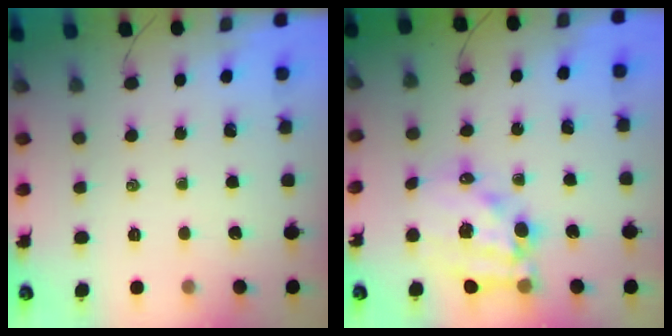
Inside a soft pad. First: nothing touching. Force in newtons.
{"total": 15.7, "press": 15.2, "slide": 3.8}